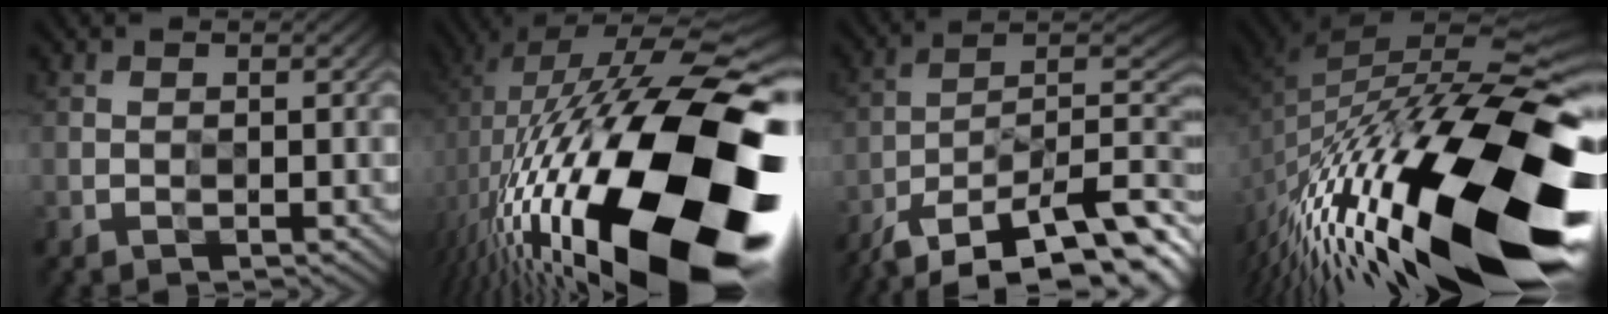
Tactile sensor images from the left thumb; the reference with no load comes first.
{"total": 21.3, "force": [-4.5, 7.8, 19.3], "torque": [-0.339, 0.002, -0.087]}
{"total": 15.4, "force": [-11.1, 5.8, 8.9], "torque": [-0.163, -0.018, -0.182]}
{"total": 20.1, "force": [-11.1, 7.4, 15.0], "torque": [-0.257, -0.011, -0.191]}